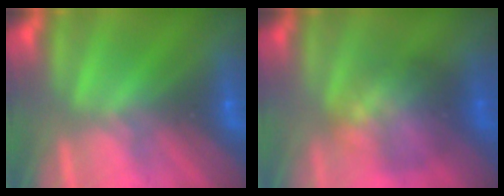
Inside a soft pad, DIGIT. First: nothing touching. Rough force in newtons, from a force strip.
{"total": 7.4}